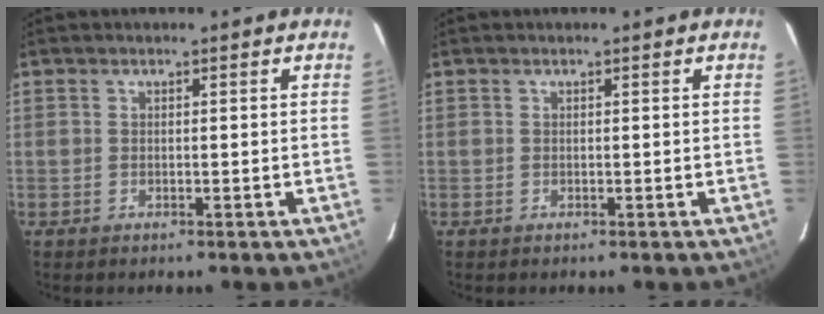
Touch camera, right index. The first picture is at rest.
{"total": 0.0}